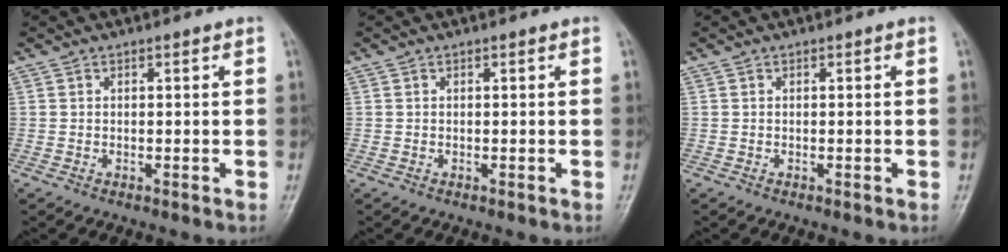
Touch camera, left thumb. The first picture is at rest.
{"total": 0.0}
{"total": 0.0}